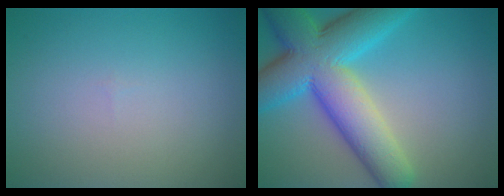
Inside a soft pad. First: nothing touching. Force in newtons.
{"total": 11.6, "press": 11.6, "slide": 0.1}